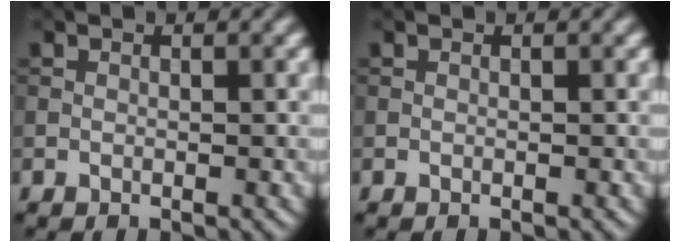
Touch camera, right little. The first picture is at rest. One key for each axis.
{"total": 0.0}